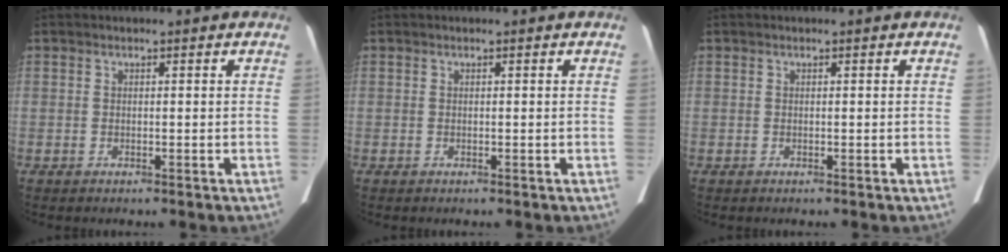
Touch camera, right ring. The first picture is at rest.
{"total": 0.0}
{"total": 0.0}